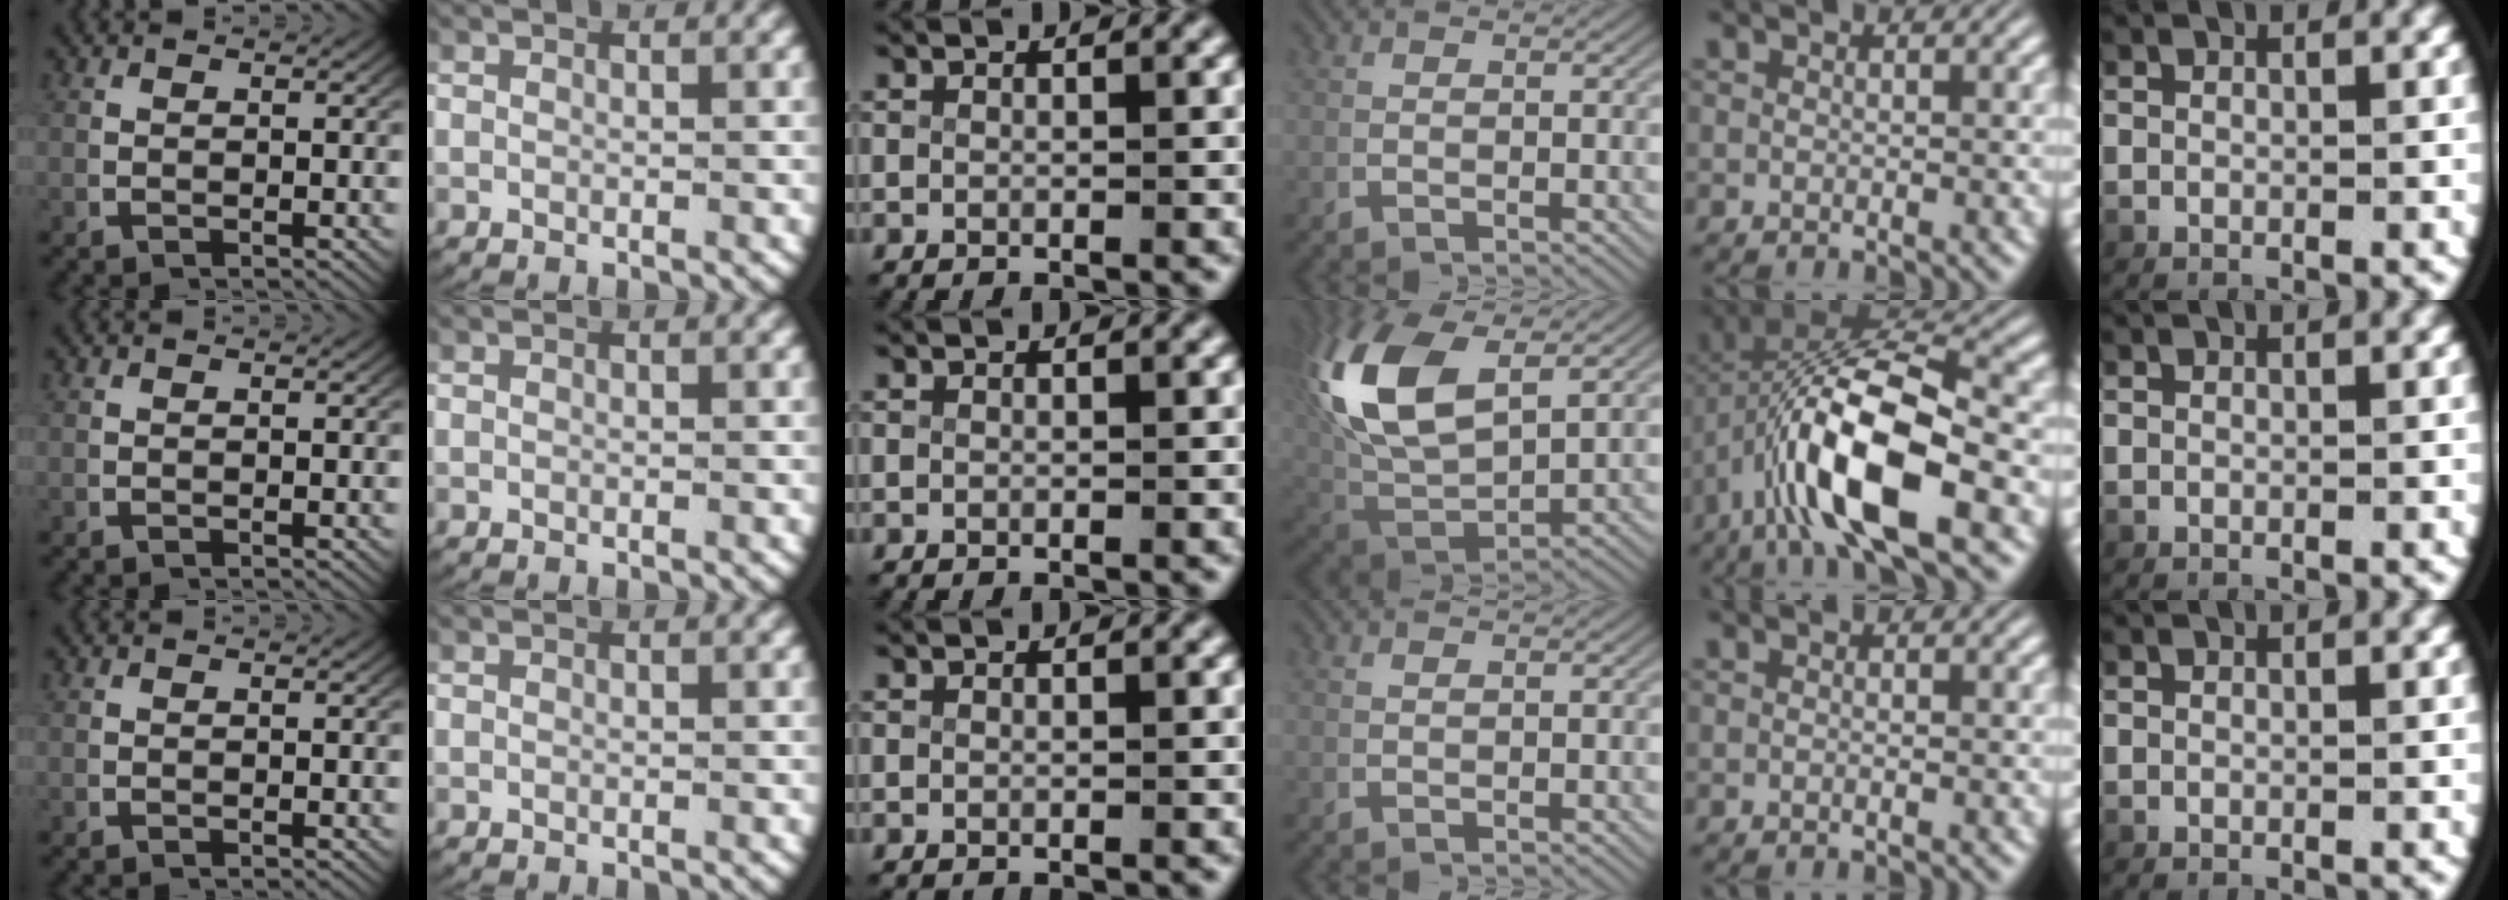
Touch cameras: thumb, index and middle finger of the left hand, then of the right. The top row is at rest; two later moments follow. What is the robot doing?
{"motion": "lift_and_place", "object": "scissors"}